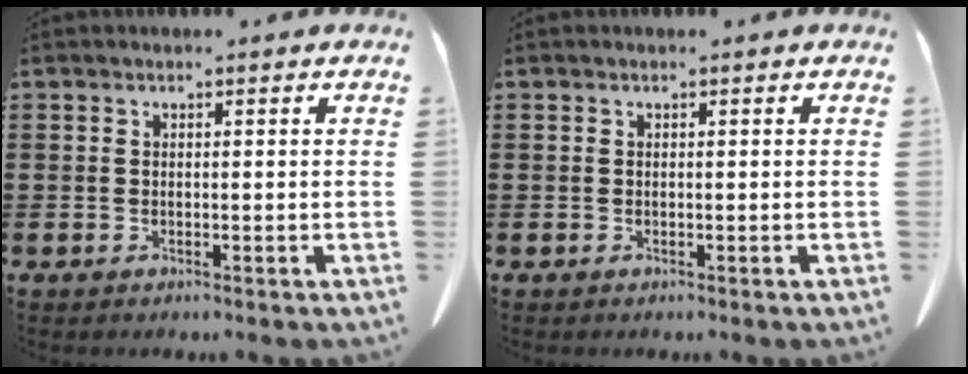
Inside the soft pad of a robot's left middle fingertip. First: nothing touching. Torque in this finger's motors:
{"motor_torque": [0.01, 0.00, 0.00, 0.00]}